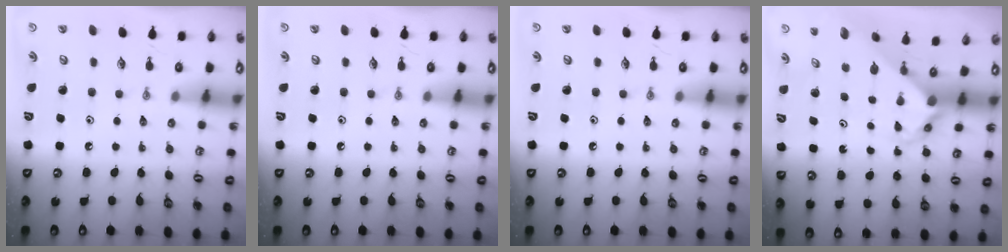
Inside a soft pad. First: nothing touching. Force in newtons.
{"total": 0.0}
{"total": 0.0}
{"total": 3.5, "press": 3.5, "slide": 0.2}